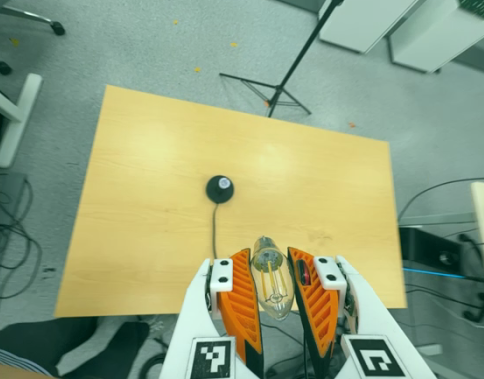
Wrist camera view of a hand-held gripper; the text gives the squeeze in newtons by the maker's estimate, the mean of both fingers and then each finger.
{"total": 18.7, "left": 20.6, "right": 16.9}